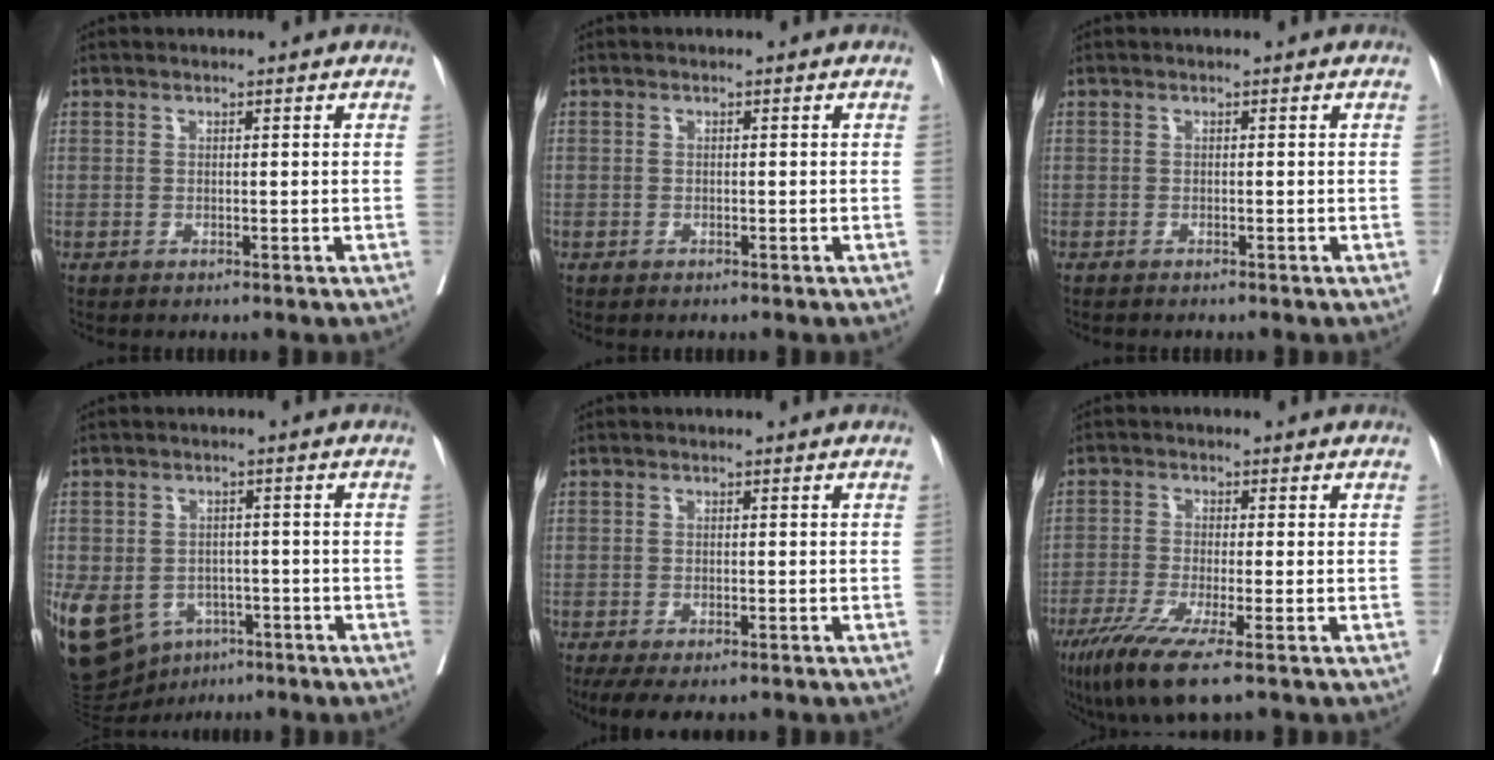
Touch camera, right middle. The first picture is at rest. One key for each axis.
{"total": 0.8, "fx": -0.3, "fy": 0.7, "fz": 0.0, "tx": 0.000, "ty": 0.008, "tz": -0.008}
{"total": 0.9, "fx": -0.8, "fy": 0.2, "fz": 0.3, "tx": -0.005, "ty": -0.001, "tz": -0.013}
{"total": 20.9, "fx": -8.7, "fy": 16.1, "fz": 10.2, "tx": -0.301, "ty": -0.013, "tz": -0.121}
{"total": 5.4, "fx": -3.6, "fy": 2.4, "fz": 3.2, "tx": -0.049, "ty": -0.010, "tz": -0.057}
{"total": 8.3, "fx": -5.0, "fy": 0.5, "fz": 6.7, "tx": -0.121, "ty": -0.023, "tz": -0.087}